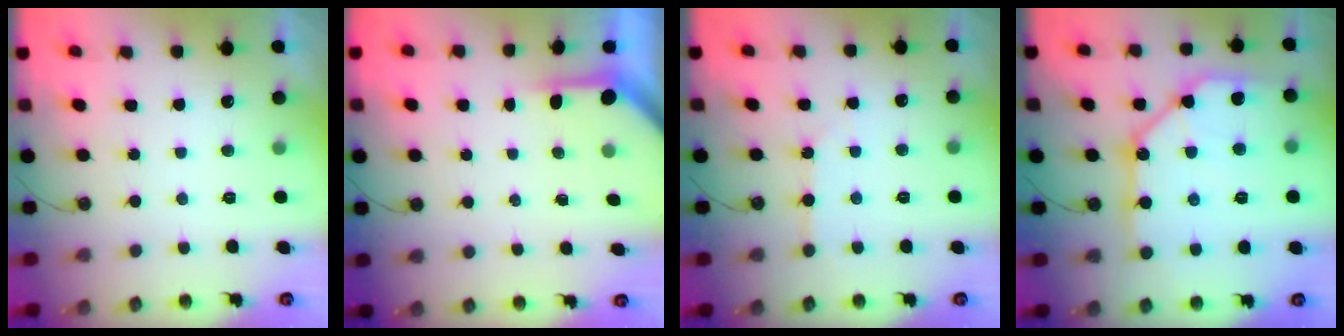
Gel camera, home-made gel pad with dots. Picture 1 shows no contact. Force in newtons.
{"total": 3.6, "press": 3.6, "slide": 0.3}
{"total": 3.5, "press": 3.5, "slide": 0.5}
{"total": 14.9, "press": 14.8, "slide": 1.1}